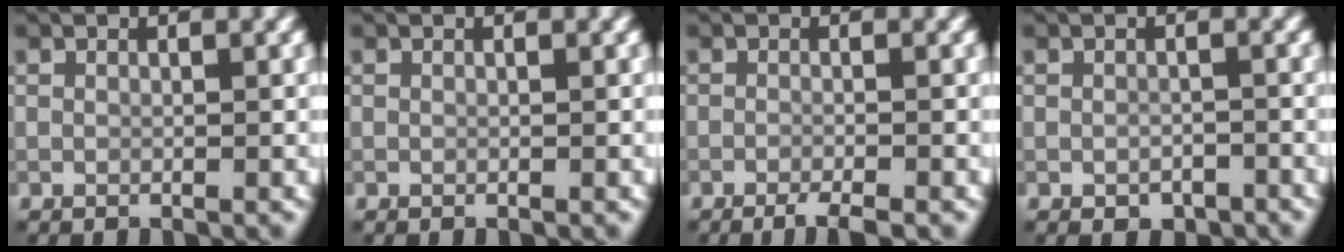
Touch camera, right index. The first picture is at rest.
{"total": 0.0}
{"total": 2.3, "force": [-1.6, 0.4, 1.7], "torque": [-0.020, -0.003, -0.033]}
{"total": 1.5, "force": [-0.9, 0.9, 0.9], "torque": [-0.015, -0.005, -0.012]}